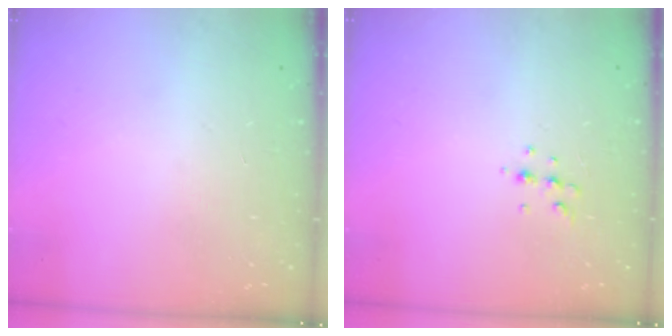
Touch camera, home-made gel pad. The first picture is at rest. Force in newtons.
{"total": 4.8, "press": 4.7, "slide": 1.1}